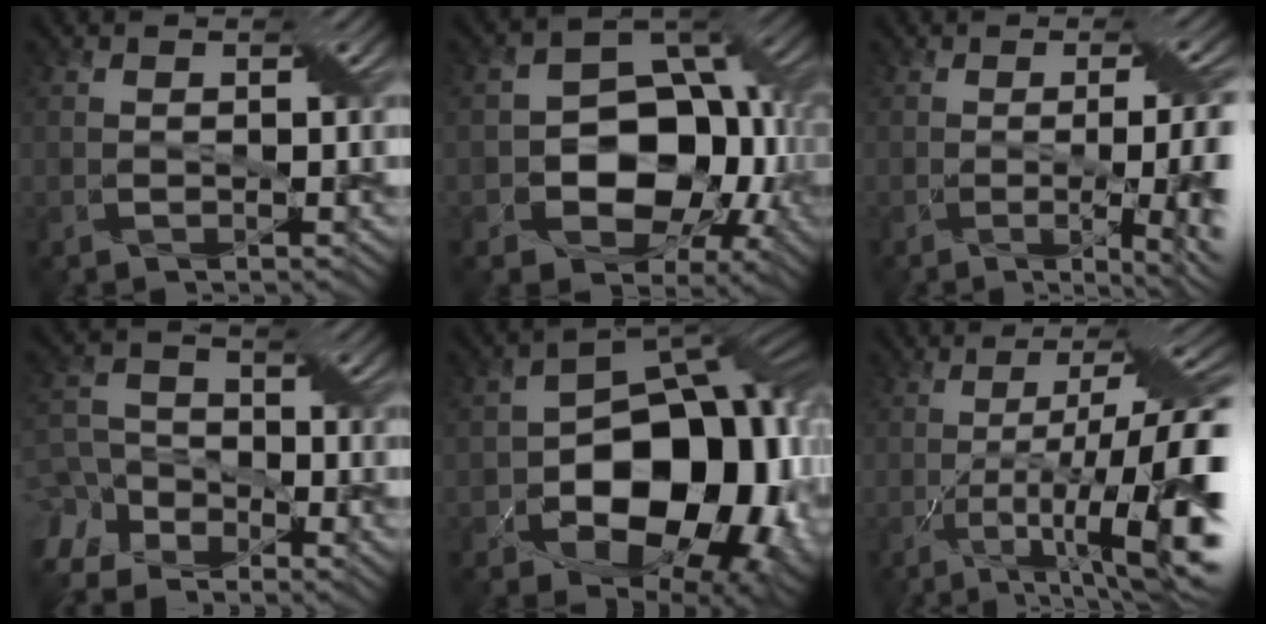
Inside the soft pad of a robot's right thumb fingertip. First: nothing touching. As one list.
[{"total": 13.5, "force": [-2.3, 9.9, 8.9], "torque": [-0.126, -0.009, -0.046]}, {"total": 10.5, "force": [-1.2, 3.1, 9.9], "torque": [-0.119, -0.002, -0.016]}, {"total": 9.2, "force": [-6.0, 5.8, 3.9], "torque": [-0.095, -0.014, -0.118]}, {"total": 17.2, "force": [-3.9, 11.7, 12.0], "torque": [-0.151, -0.024, -0.058]}, {"total": 17.5, "force": [-4.7, 5.2, 16.0], "torque": [-0.243, -0.009, -0.067]}]